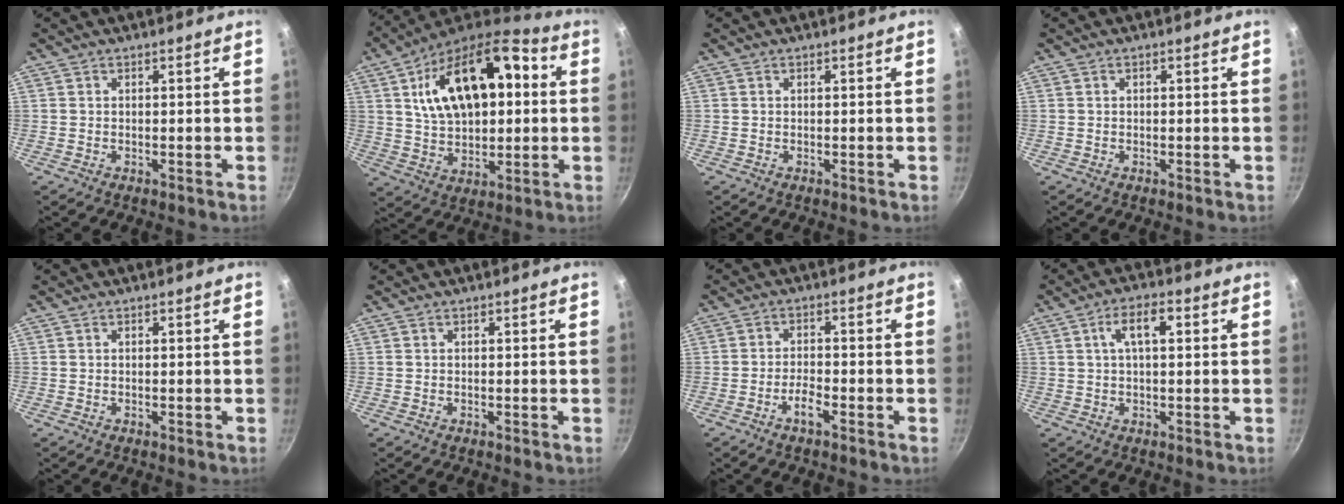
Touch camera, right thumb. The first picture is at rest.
{"total": 23.1, "force": [5.0, 12.9, 18.5], "torque": [-0.294, 0.016, 0.080]}
{"total": 0.0}
{"total": 0.0}
{"total": 0.0}
{"total": 0.0}
{"total": 3.2, "force": [-2.0, 0.7, 2.4], "torque": [-0.046, 0.016, -0.038]}
{"total": 5.9, "force": [1.5, 2.5, 5.1], "torque": [-0.090, 0.017, 0.024]}